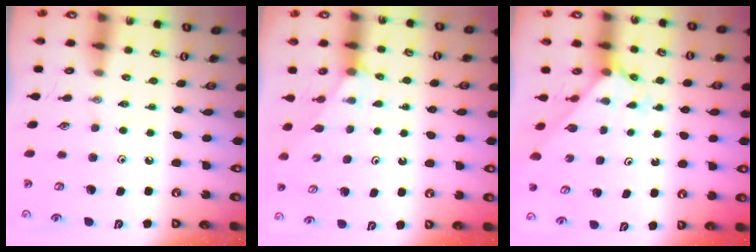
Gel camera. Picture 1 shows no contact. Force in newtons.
{"total": 1.8, "press": 1.7, "slide": 0.3}
{"total": 1.9, "press": 1.9, "slide": 0.2}